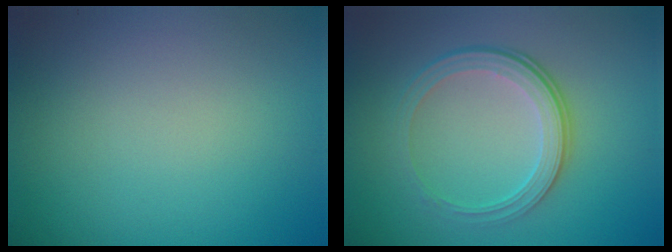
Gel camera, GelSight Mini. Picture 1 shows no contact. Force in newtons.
{"total": 4.3, "press": 2.9, "slide": 3.2}